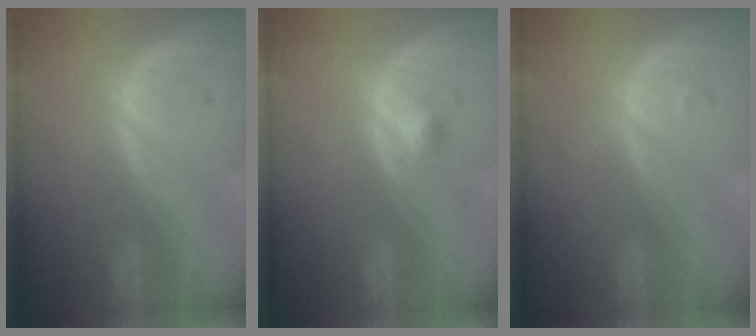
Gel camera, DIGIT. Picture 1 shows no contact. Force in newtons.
{"total": 1.7, "press": 1.4, "slide": 0.8}
{"total": 0.7, "press": 0.5, "slide": 0.5}